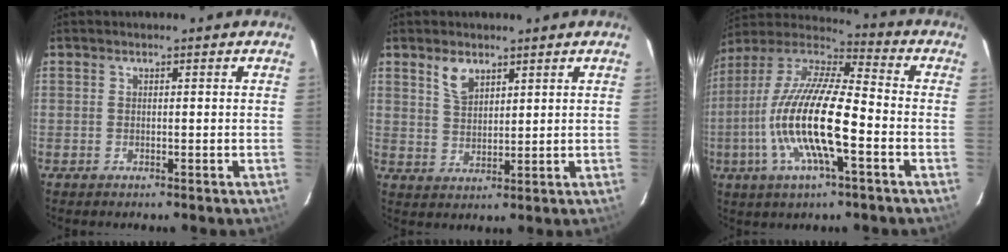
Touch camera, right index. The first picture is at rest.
{"total": 4.6, "force": [3.0, 2.4, 2.5], "torque": [-0.045, 0.003, 0.059]}
{"total": 19.0, "force": [-5.3, 4.4, 17.7], "torque": [-0.346, -0.012, -0.111]}